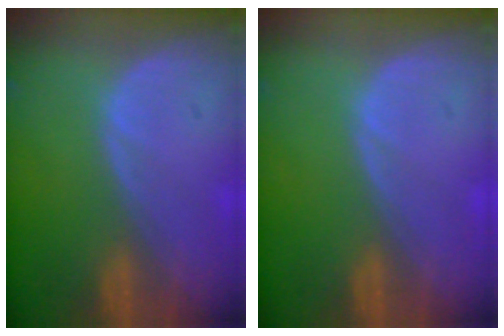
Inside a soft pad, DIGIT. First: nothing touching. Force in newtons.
{"total": 0.0}